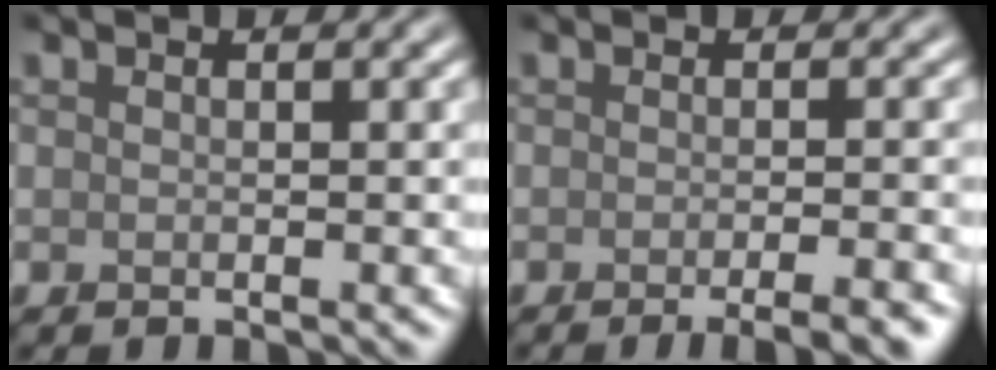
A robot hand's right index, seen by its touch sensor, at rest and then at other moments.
{"total": 4.3, "force": [-2.4, 1.1, 3.4], "torque": [-0.022, 0.005, -0.029]}